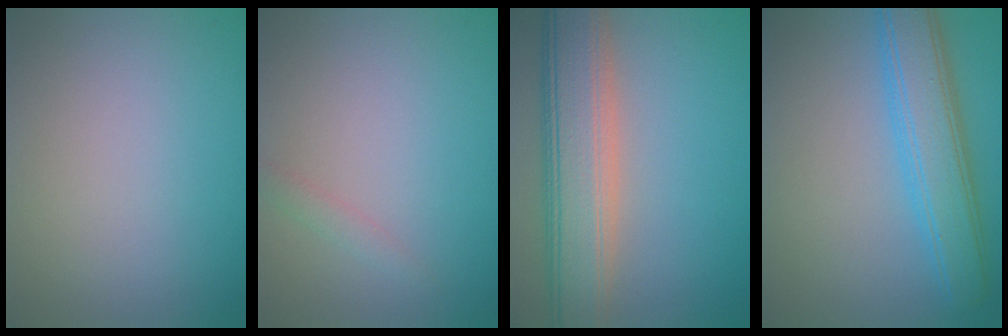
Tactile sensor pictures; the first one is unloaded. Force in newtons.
{"total": 0.9, "press": 0.9, "slide": 0.0}
{"total": 8.2, "press": 8.2, "slide": 0.8}
{"total": 5.7, "press": 5.7, "slide": 0.1}